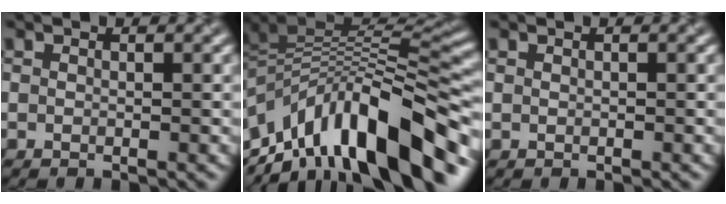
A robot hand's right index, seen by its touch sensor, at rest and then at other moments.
{"total": 13.1, "force": [-4.7, 5.9, 10.7], "torque": [-0.179, 0.016, -0.075]}
{"total": 0.0}